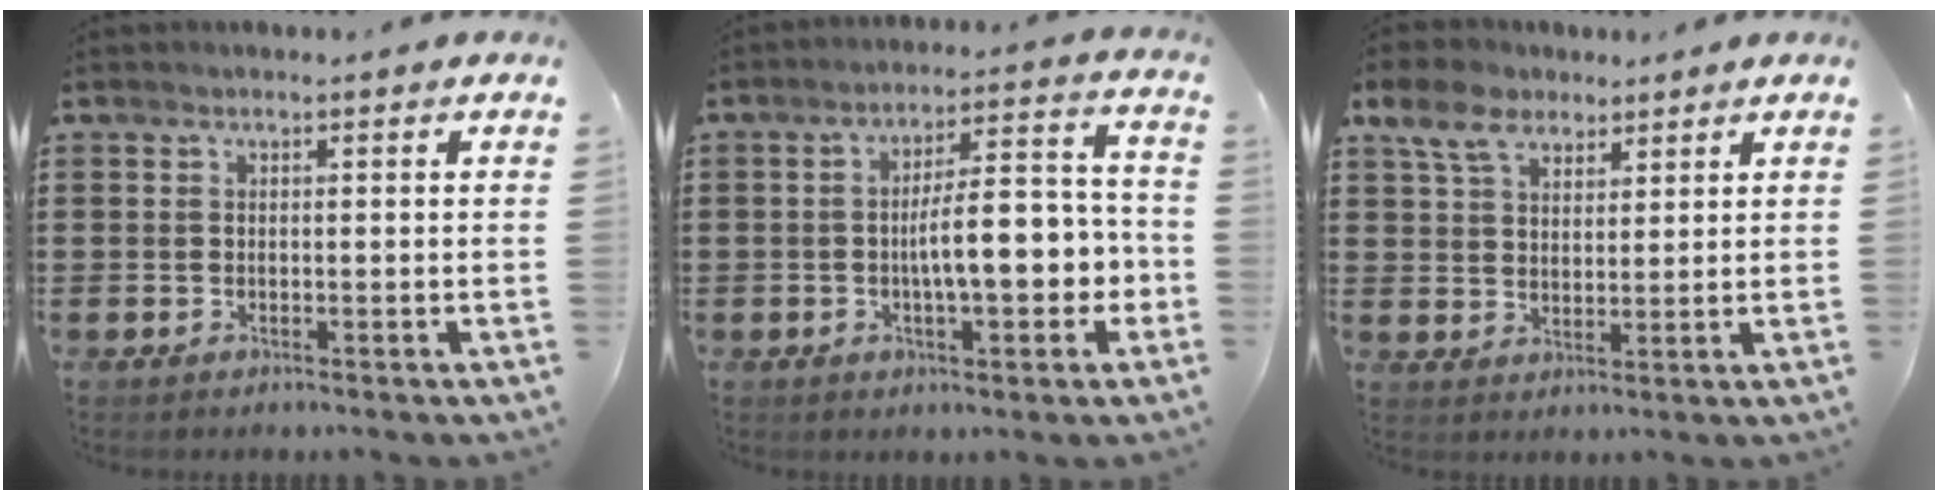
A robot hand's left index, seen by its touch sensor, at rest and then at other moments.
{"total": 9.3, "force": [-1.5, 3.0, 8.7], "torque": [-0.120, -0.002, -0.035]}
{"total": 6.3, "force": [4.1, 3.8, 2.7], "torque": [-0.067, 0.004, 0.075]}